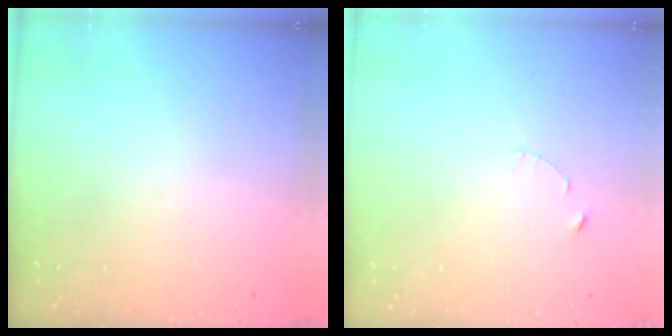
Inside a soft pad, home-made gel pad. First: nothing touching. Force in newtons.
{"total": 1.2, "press": 1.1, "slide": 0.2}